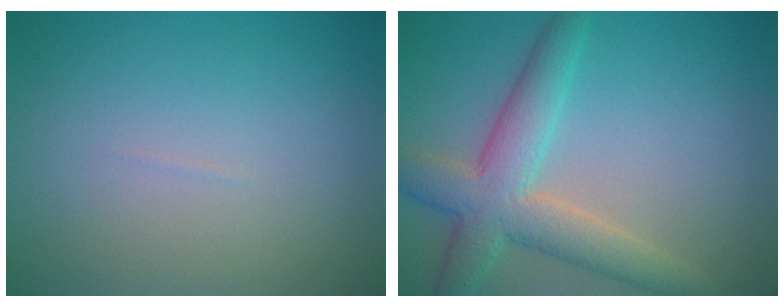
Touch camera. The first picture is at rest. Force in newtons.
{"total": 6.0, "press": 6.0, "slide": 0.3}